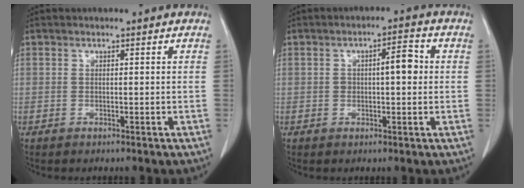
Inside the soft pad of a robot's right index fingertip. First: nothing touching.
{"total": 4.6, "force": [0.5, 1.5, 4.3], "torque": [-0.067, 0.016, 0.007]}